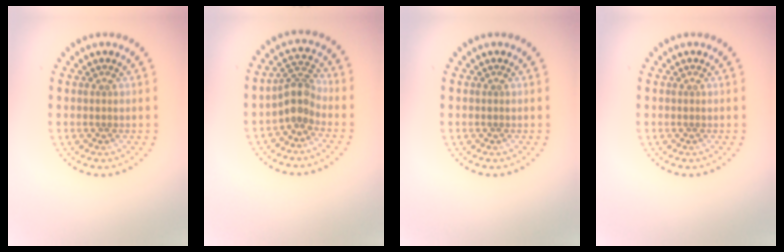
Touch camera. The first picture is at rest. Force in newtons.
{"total": 2.7, "press": 2.1, "slide": 1.8}
{"total": 0.0}
{"total": 0.0}